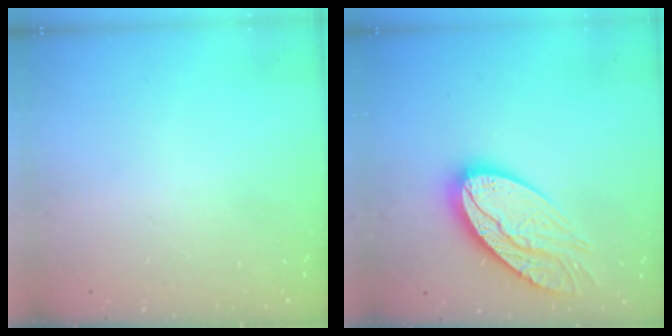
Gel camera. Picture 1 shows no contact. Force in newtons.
{"total": 16.9, "press": 16.9, "slide": 1.0}